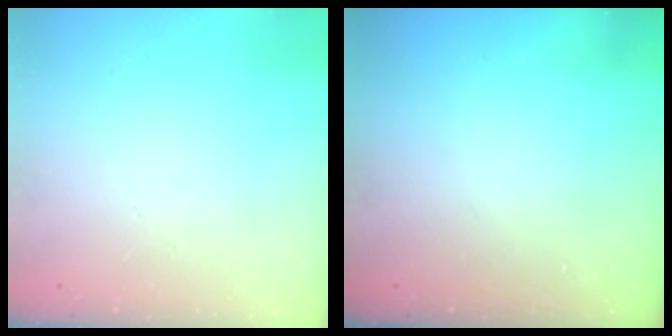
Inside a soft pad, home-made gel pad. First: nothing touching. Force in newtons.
{"total": 0.0}